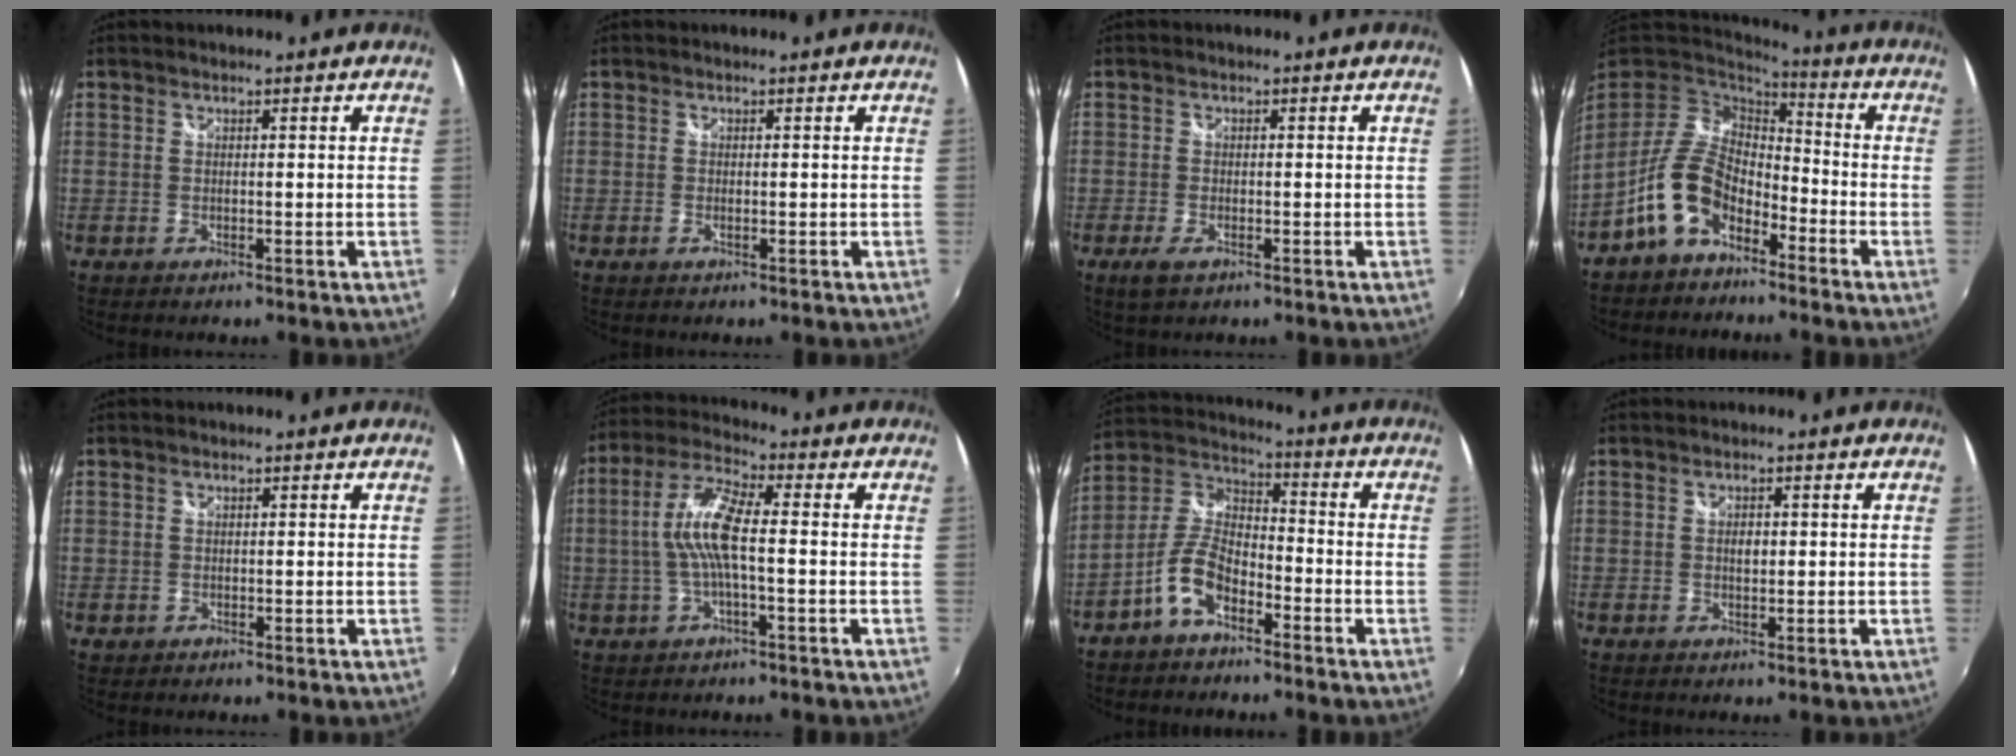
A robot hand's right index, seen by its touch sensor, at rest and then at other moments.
{"total": 0.6, "force": [-0.3, 0.3, 0.5], "torque": [-0.011, -0.003, -0.005]}
{"total": 3.1, "force": [-1.8, 1.3, 2.1], "torque": [-0.046, -0.008, -0.032]}
{"total": 11.7, "force": [-6.6, 7.0, 6.6], "torque": [-0.135, 0.015, -0.120]}
{"total": 1.0, "force": [0.0, 1.0, 0.1], "torque": [0.001, 0.001, 0.000]}
{"total": 9.5, "force": [-0.5, 2.0, 9.3], "torque": [-0.191, 0.010, -0.009]}
{"total": 9.1, "force": [-5.3, 4.3, 6.0], "torque": [-0.137, 0.016, -0.104]}
{"total": 1.4, "force": [0.0, 0.9, 1.1], "torque": [-0.017, 0.002, -0.001]}